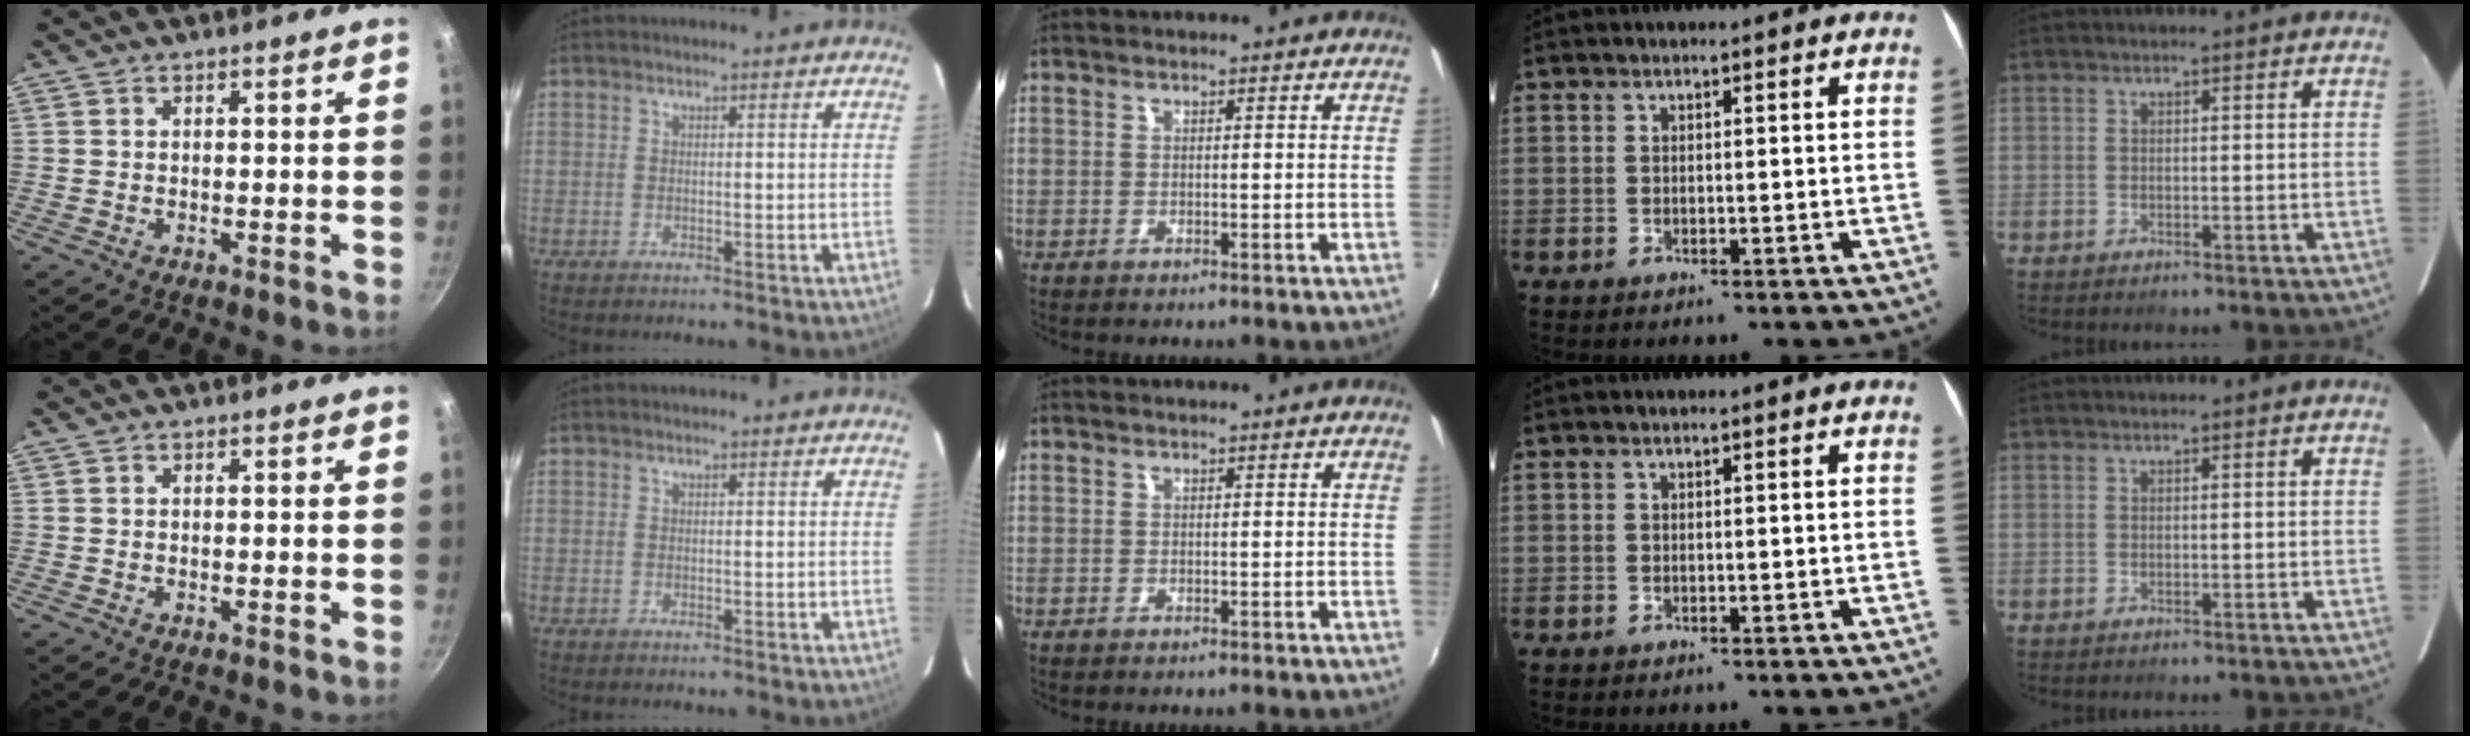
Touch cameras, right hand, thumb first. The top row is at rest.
{}